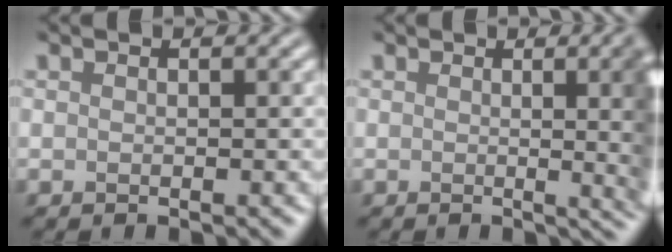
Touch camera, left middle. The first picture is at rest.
{"total": 9.5, "force": [0.5, 4.0, 8.6], "torque": [-0.029, 0.011, -0.006]}